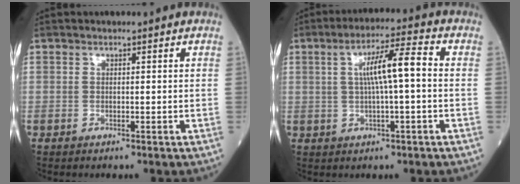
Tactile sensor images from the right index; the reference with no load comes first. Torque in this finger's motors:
{"motor_torque": [0.38, -0.03, 0.22, 0.13]}